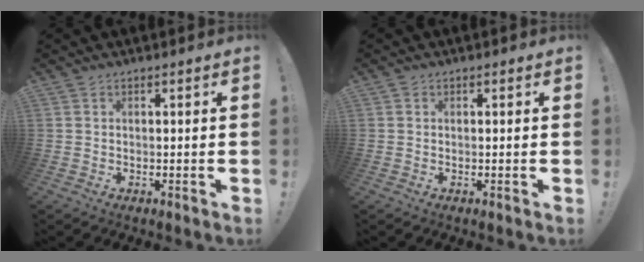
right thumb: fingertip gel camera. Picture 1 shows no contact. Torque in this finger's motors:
{"motor_torque": [0.05, 0.19, -0.21, -0.09, -0.01]}